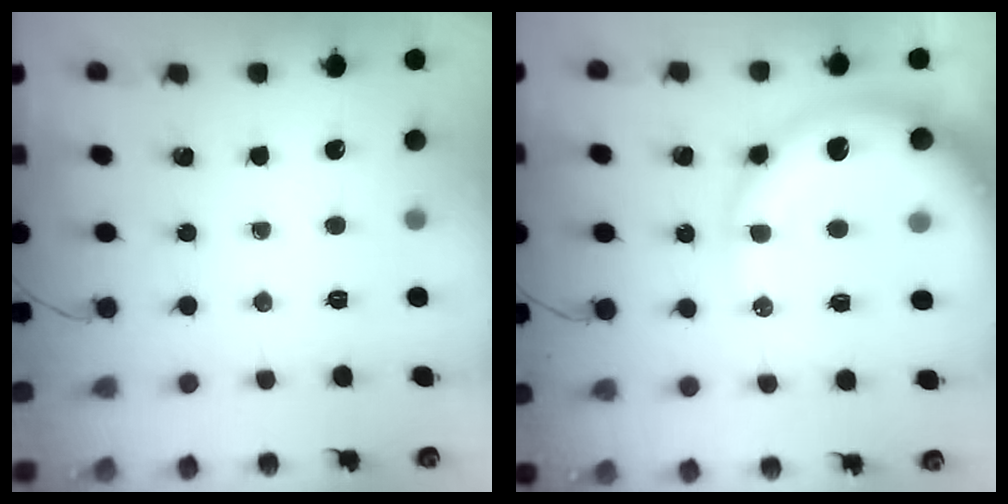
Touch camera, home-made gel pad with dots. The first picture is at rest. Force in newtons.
{"total": 17.5, "press": 17.1, "slide": 3.8}